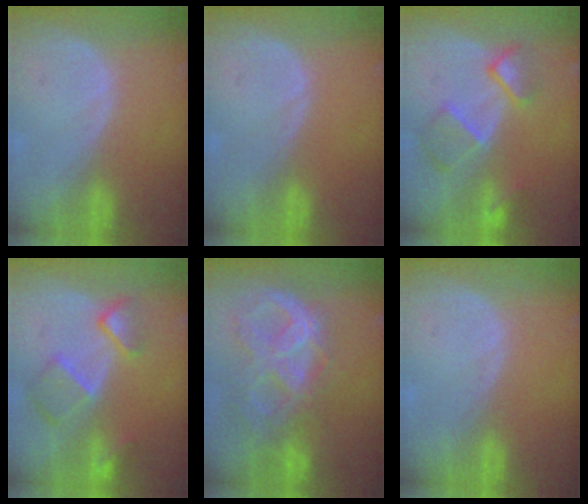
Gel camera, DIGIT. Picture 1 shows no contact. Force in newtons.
{"total": 0.0}
{"total": 7.3, "press": 6.6, "slide": 2.9}
{"total": 7.7, "press": 6.7, "slide": 3.9}
{"total": 10.6, "press": 8.9, "slide": 5.7}
{"total": 0.0}